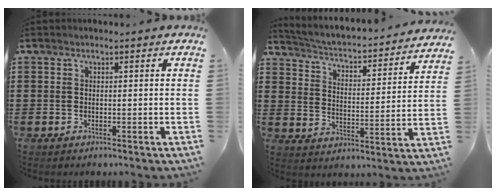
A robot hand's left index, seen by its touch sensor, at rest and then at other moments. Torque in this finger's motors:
{"motor_torque": [0.02, 0.00, -0.03, 0.07]}